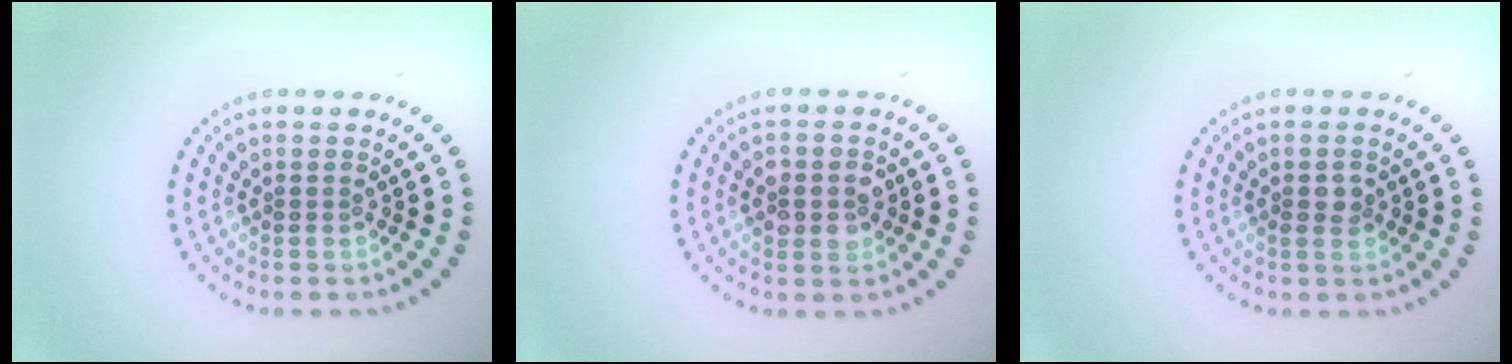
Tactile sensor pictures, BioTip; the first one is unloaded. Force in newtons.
{"total": 2.7, "press": 2.7, "slide": 0.2}
{"total": 1.3, "press": 1.2, "slide": 0.2}